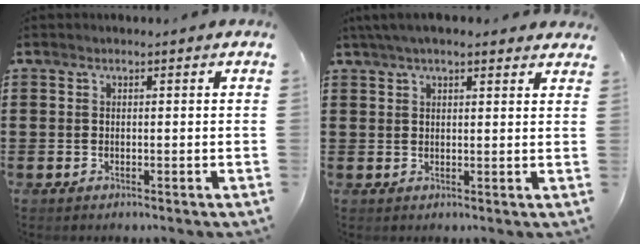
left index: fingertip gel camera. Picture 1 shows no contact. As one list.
[{"total": 3.8, "force": [2.9, 0.8, 2.2], "torque": [-0.049, 0.005, 0.054]}]